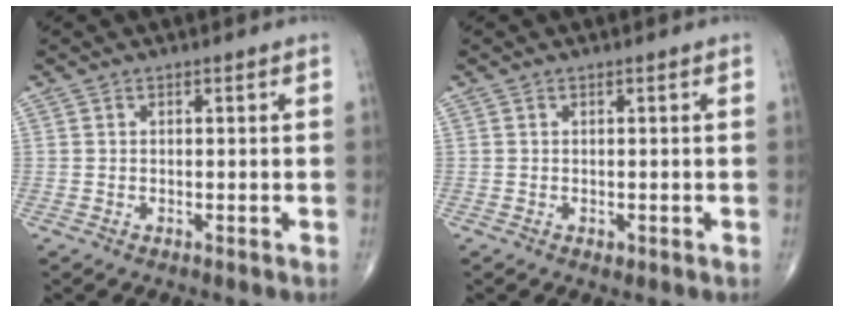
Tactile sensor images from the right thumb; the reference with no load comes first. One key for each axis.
{"total": 0.7, "fx": -0.2, "fy": 0.5, "fz": 0.5, "tx": -0.003, "ty": -0.001, "tz": -0.002}